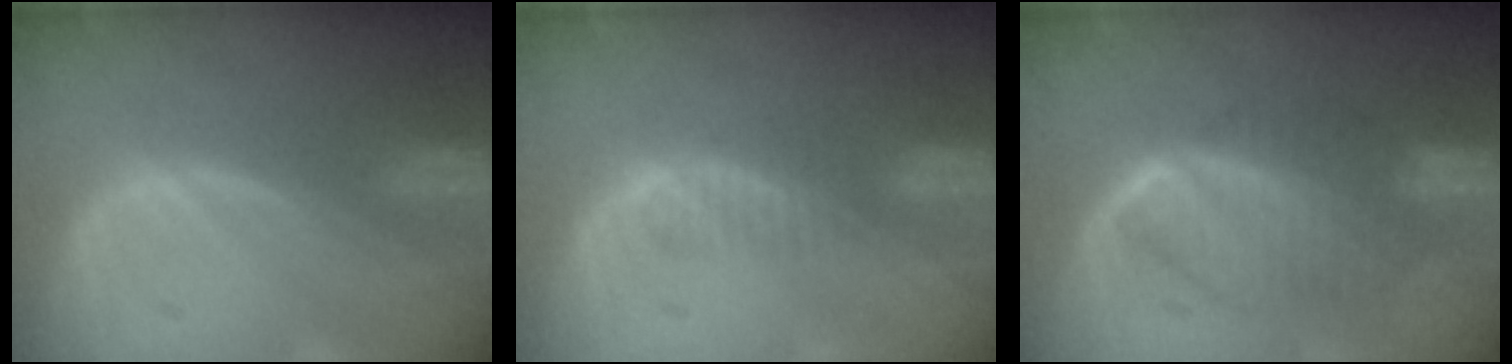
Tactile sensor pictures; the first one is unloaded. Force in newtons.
{"total": 1.9, "press": 1.6, "slide": 1.0}
{"total": 7.5, "press": 7.5, "slide": 0.4}